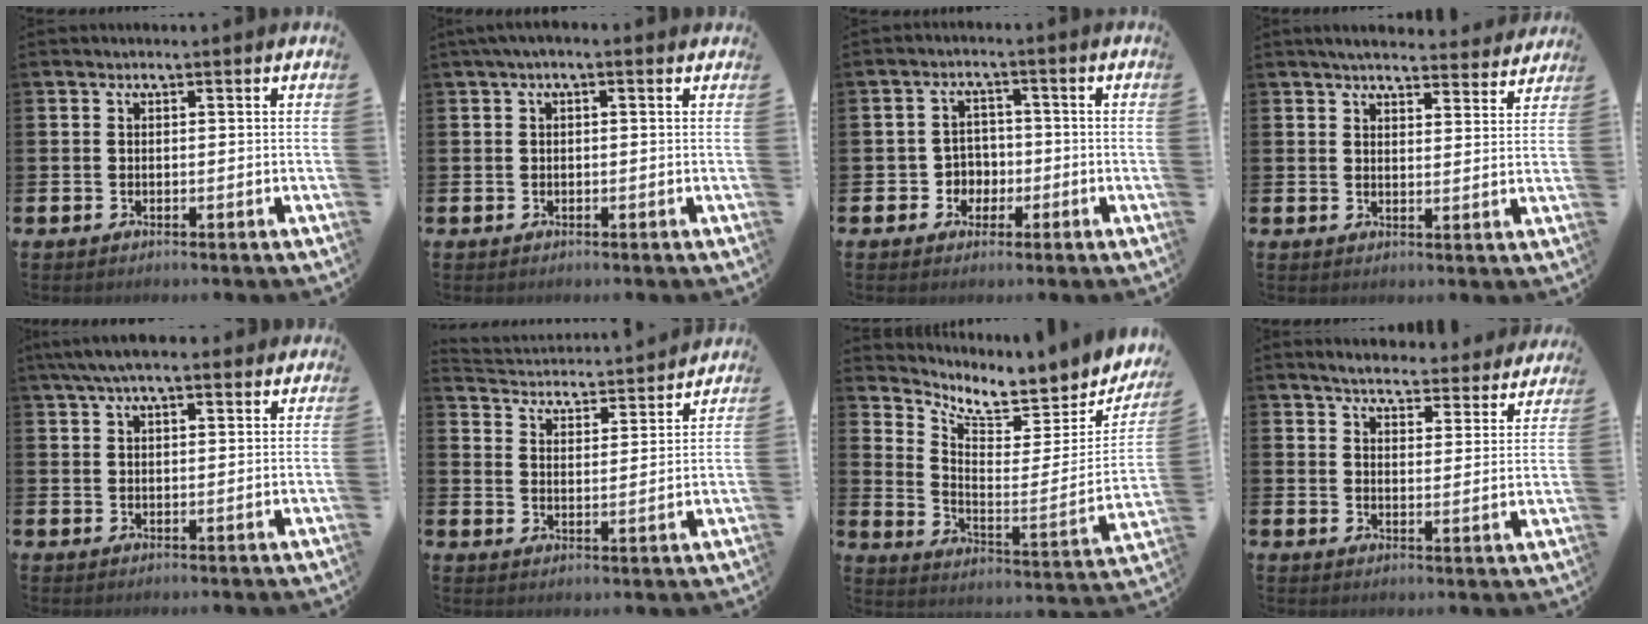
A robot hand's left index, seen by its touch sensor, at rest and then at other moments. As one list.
[{"total": 1.0, "force": [0.1, 0.2, 0.9], "torque": [-0.014, 0.001, 0.000]}, {"total": 3.2, "force": [-0.9, 3.0, 0.4], "torque": [-0.018, 0.003, -0.025]}, {"total": 4.6, "force": [4.4, 0.7, 1.0], "torque": [-0.017, -0.024, 0.076]}, {"total": 5.4, "force": [4.4, 1.4, 2.7], "torque": [-0.059, -0.003, 0.081]}, {"total": 3.9, "force": [3.8, 0.8, 0.0], "torque": [-0.024, -0.040, 0.059]}, {"total": 6.4, "force": [5.5, 2.3, 2.3], "torque": [-0.052, -0.057, 0.087]}, {"total": 4.6, "force": [4.6, 0.6, 0.5], "torque": [-0.025, -0.035, 0.076]}]